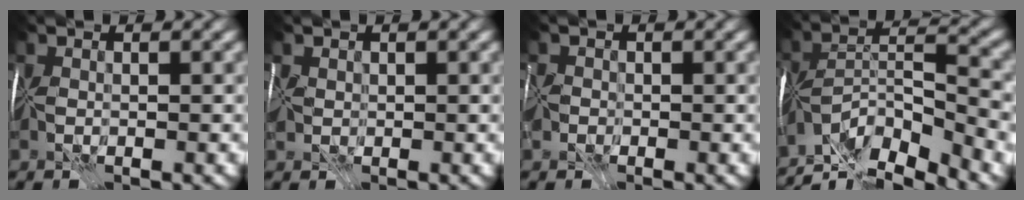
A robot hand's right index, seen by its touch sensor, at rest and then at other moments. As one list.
[{"total": 1.6, "force": [0.3, 1.2, 1.1], "torque": [-0.015, -0.001, 0.005]}, {"total": 2.6, "force": [-1.7, 1.8, 1.0], "torque": [0.000, -0.003, -0.037]}, {"total": 8.8, "force": [-7.7, 0.5, 4.1], "torque": [-0.047, 0.005, -0.146]}]